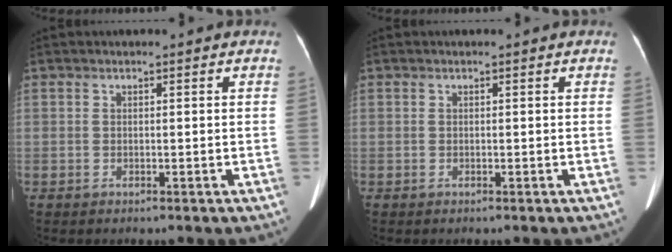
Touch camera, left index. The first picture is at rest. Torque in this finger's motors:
{"motor_torque": [0.09, -0.02, 0.04, 0.01]}